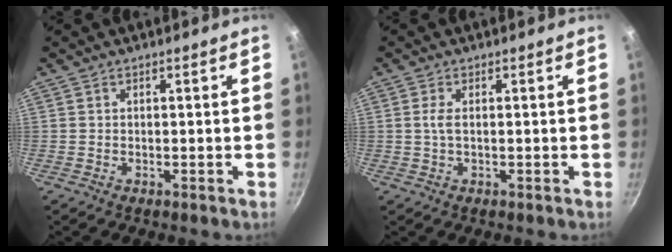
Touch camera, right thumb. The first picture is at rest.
{"total": 2.0, "force": [0.2, 0.7, 1.8], "torque": [-0.044, 0.001, 0.003]}